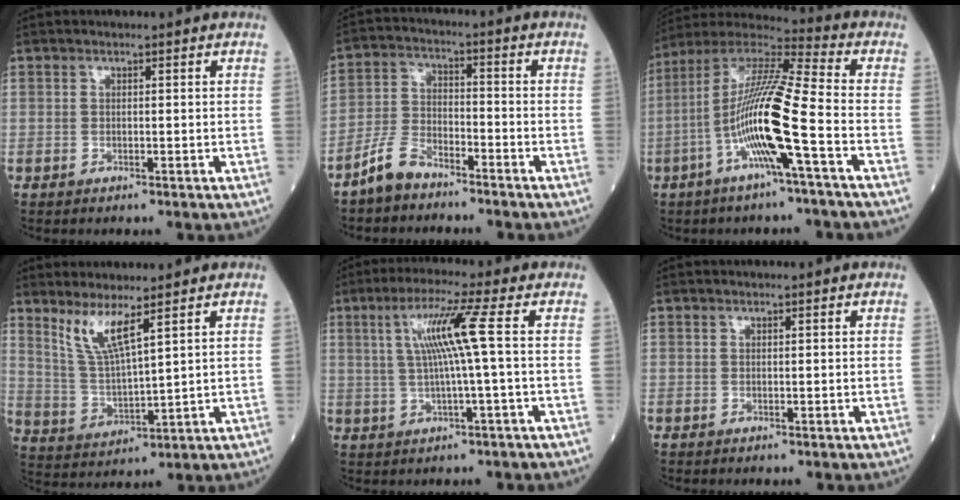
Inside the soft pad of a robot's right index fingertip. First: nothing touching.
{"total": 6.4, "force": [-5.2, 2.7, 2.5], "torque": [-0.064, 0.000, -0.104]}
{"total": 15.1, "force": [-4.5, -0.2, 14.4], "torque": [-0.286, 0.006, -0.095]}
{"total": 6.6, "force": [4.4, 0.1, 4.9], "torque": [-0.107, -0.018, 0.099]}
{"total": 7.7, "force": [1.2, -1.4, 7.5], "torque": [-0.143, 0.011, 0.032]}
{"total": 0.0}